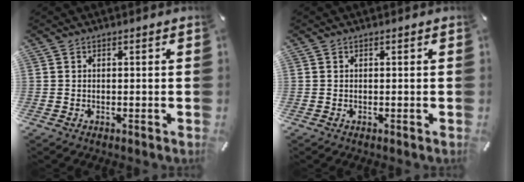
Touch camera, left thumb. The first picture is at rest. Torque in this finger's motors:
{"motor_torque": [0.00, 0.00, -0.03, -0.01, 0.00]}